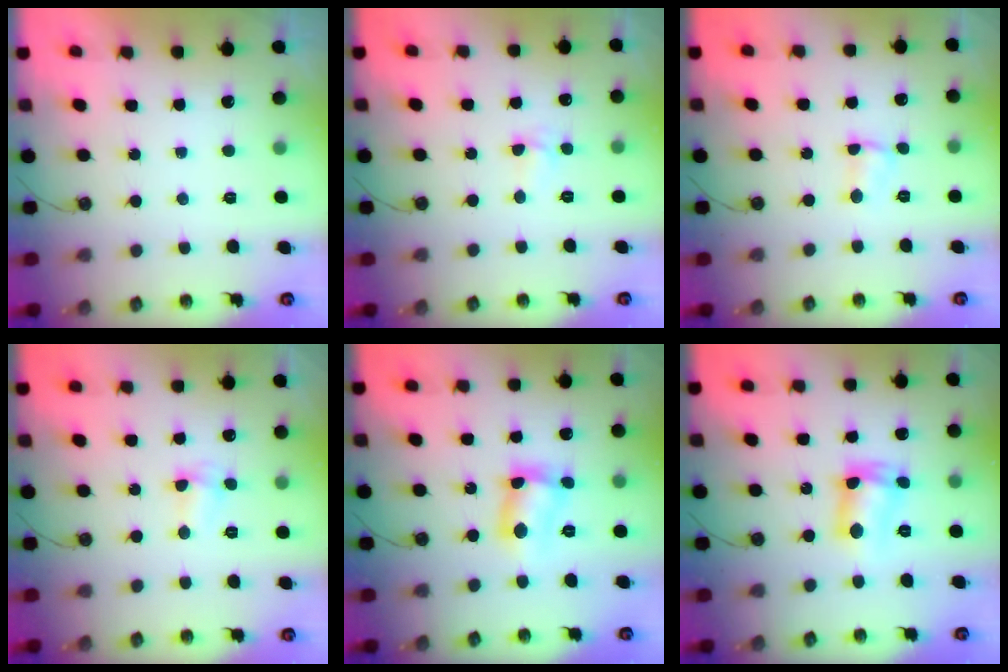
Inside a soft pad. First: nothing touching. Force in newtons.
{"total": 3.6, "press": 3.6, "slide": 0.4}
{"total": 2.8, "press": 2.8, "slide": 0.5}
{"total": 3.3, "press": 3.3, "slide": 0.5}
{"total": 9.0, "press": 9.0, "slide": 0.5}
{"total": 9.5, "press": 8.7, "slide": 3.8}